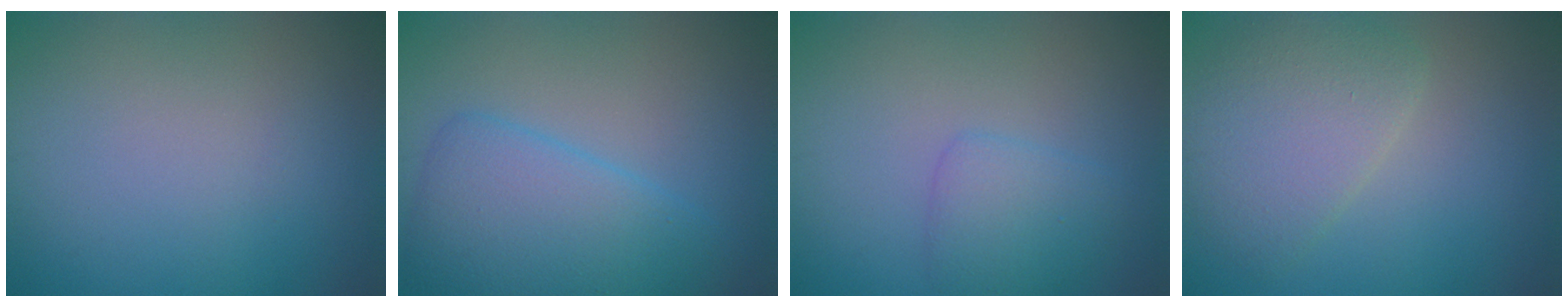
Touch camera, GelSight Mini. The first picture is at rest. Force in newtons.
{"total": 5.5, "press": 5.5, "slide": 0.2}
{"total": 2.2, "press": 2.2, "slide": 0.1}
{"total": 4.0, "press": 3.9, "slide": 0.5}